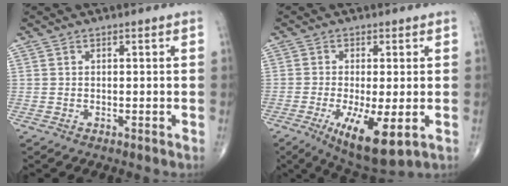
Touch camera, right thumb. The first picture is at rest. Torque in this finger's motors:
{"motor_torque": [-0.24, 0.46, 0.11, -0.15, 0.08]}